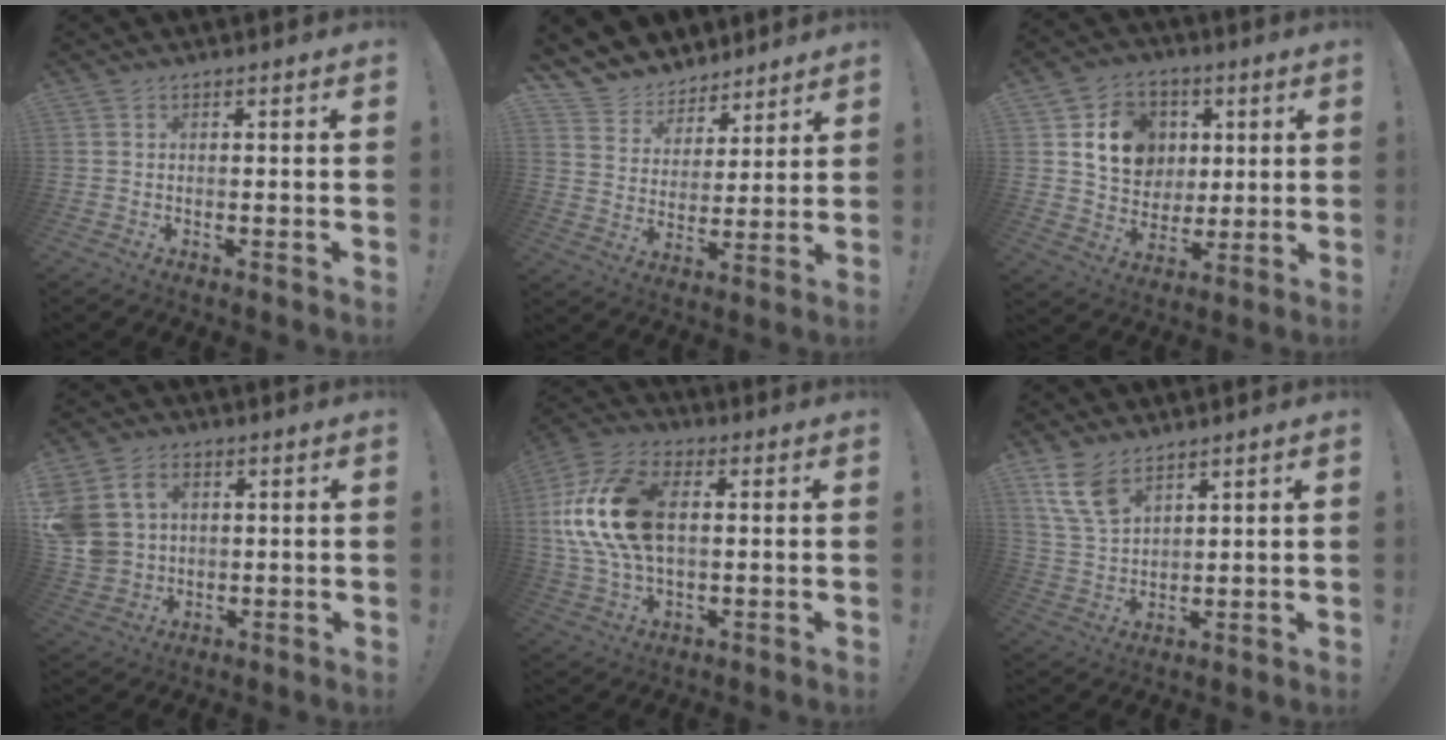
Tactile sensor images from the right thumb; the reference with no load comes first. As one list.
[{"total": 8.4, "force": [6.3, 5.5, 0.5], "torque": [-0.017, -0.061, 0.125]}, {"total": 14.7, "force": [4.2, 12.5, 6.4], "torque": [-0.088, -0.010, 0.093]}, {"total": 11.3, "force": [3.8, 9.1, 5.5], "torque": [-0.116, -0.008, 0.080]}, {"total": 20.1, "force": [2.5, 12.3, 15.7], "torque": [-0.293, 0.007, 0.049]}, {"total": 9.4, "force": [6.2, 4.7, 5.3], "torque": [-0.107, -0.029, 0.121]}]